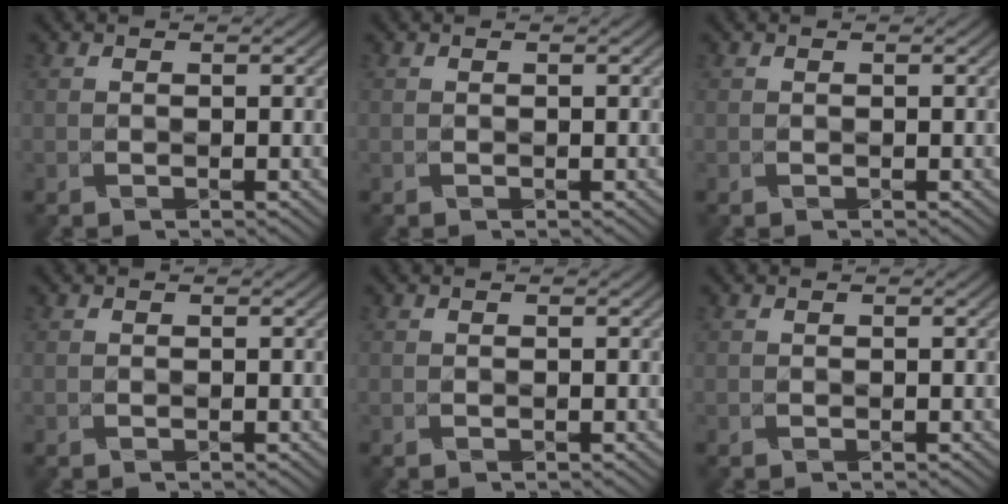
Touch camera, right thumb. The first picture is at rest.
{"total": 0.0}
{"total": 0.0}
{"total": 0.0}
{"total": 0.0}
{"total": 0.0}